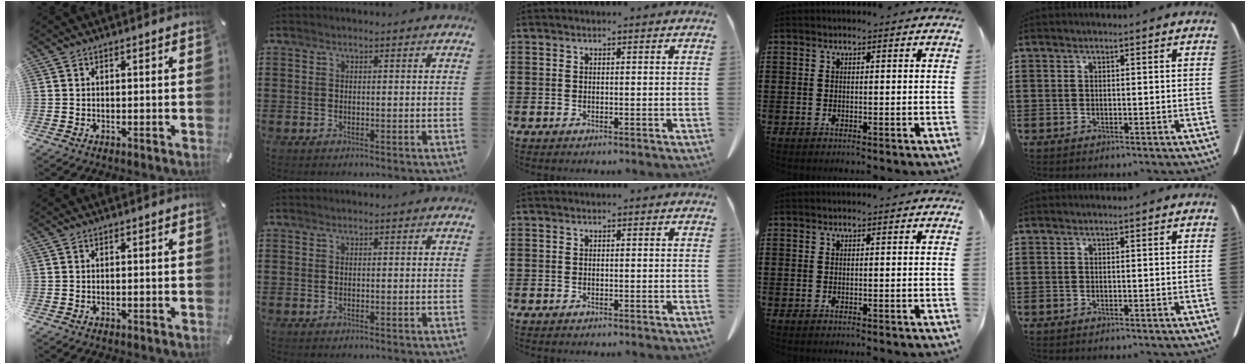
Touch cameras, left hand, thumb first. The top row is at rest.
{}